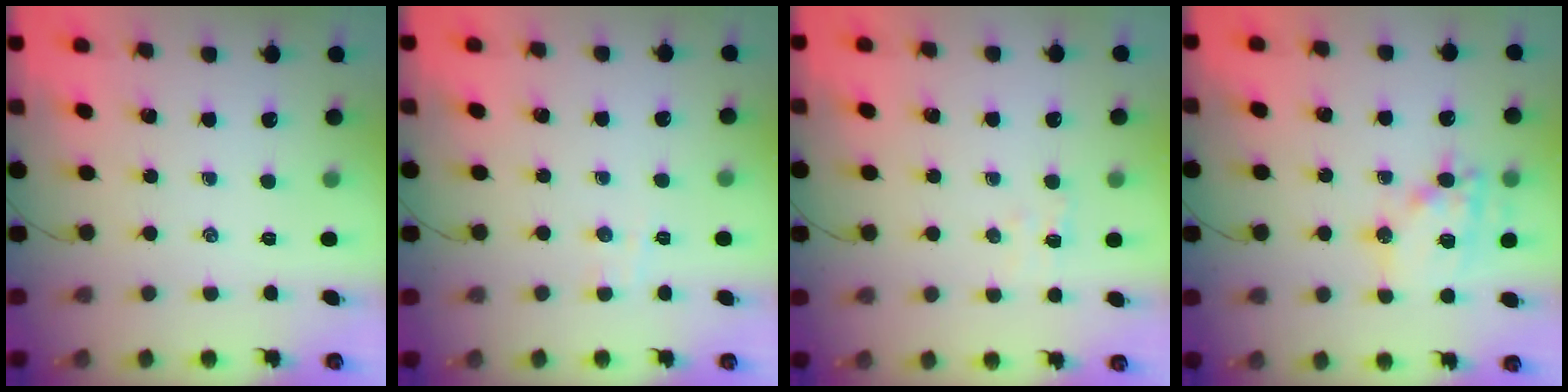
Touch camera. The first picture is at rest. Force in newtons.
{"total": 3.4, "press": 3.2, "slide": 0.9}
{"total": 3.2, "press": 3.1, "slide": 0.9}
{"total": 15.1, "press": 15.0, "slide": 2.2}